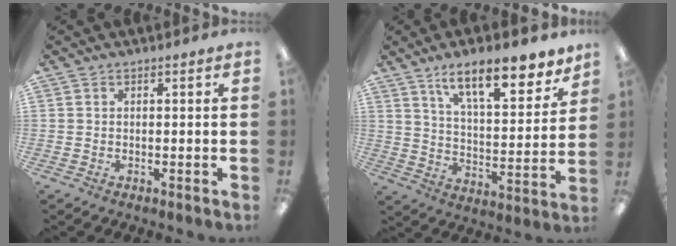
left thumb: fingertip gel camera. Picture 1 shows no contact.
{"total": 16.1, "force": [12.1, 5.0, 9.3], "torque": [-0.131, -0.077, 0.200]}